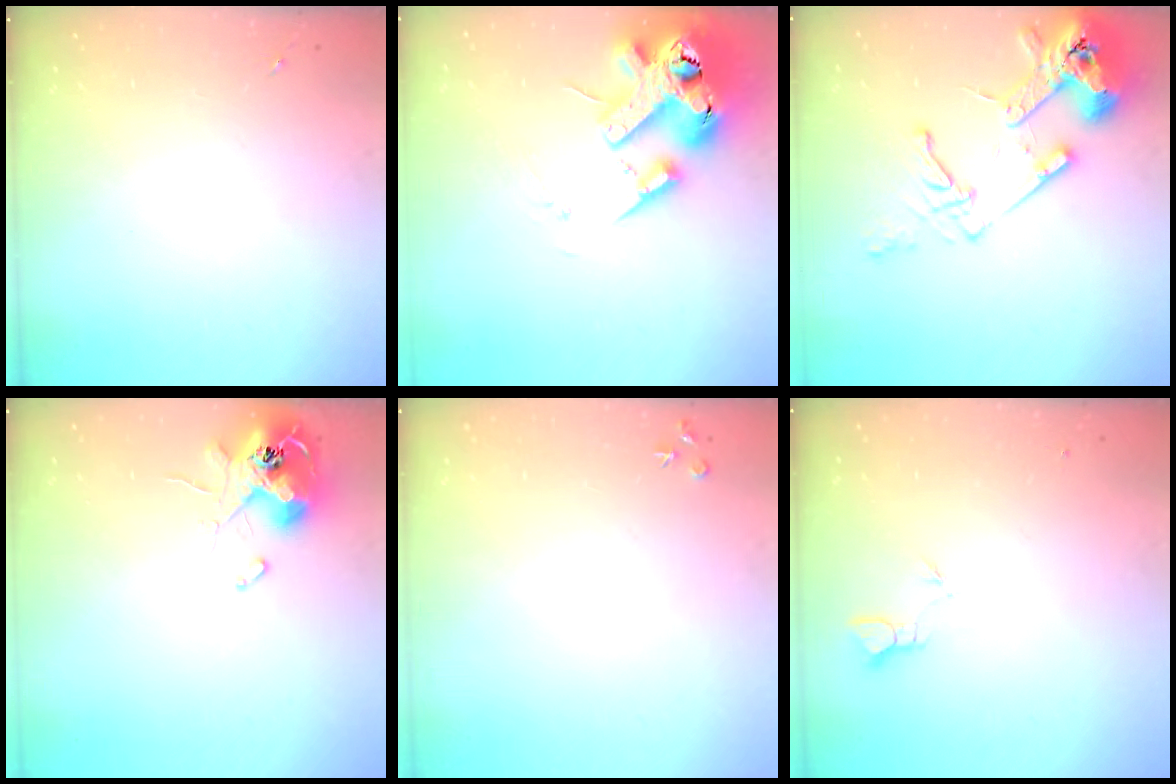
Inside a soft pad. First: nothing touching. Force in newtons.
{"total": 18.8, "press": 18.6, "slide": 2.9}
{"total": 16.7, "press": 16.5, "slide": 2.2}
{"total": 12.4, "press": 12.4, "slide": 1.0}
{"total": 3.5, "press": 3.5, "slide": 0.4}
{"total": 1.9, "press": 1.9, "slide": 0.1}